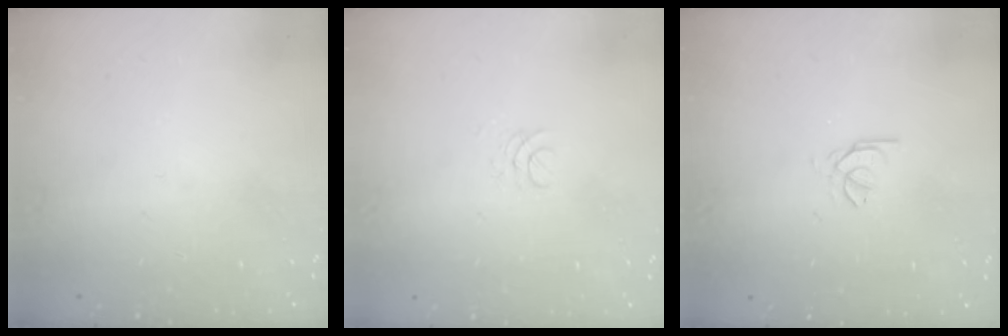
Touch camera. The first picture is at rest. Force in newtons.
{"total": 1.3, "press": 1.3, "slide": 0.1}
{"total": 0.9, "press": 0.8, "slide": 0.4}